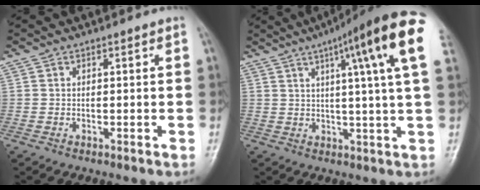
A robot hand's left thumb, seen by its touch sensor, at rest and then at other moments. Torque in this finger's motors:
{"motor_torque": [0.99, 0.95, 1.78, -1.00, 0.29]}